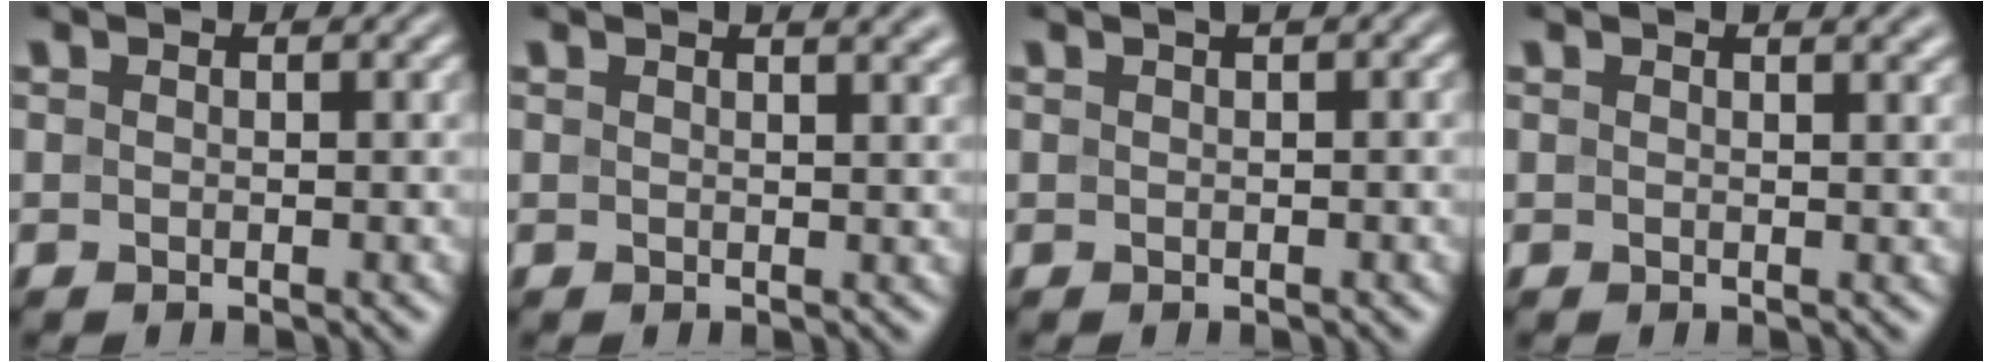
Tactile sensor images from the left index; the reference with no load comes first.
{"total": 3.6, "force": [2.3, 1.5, 2.4], "torque": [-0.003, 0.017, 0.003]}
{"total": 1.8, "force": [0.6, 0.6, 1.7], "torque": [-0.016, 0.007, 0.007]}
{"total": 1.8, "force": [1.3, 0.6, 1.0], "torque": [-0.004, 0.000, 0.009]}